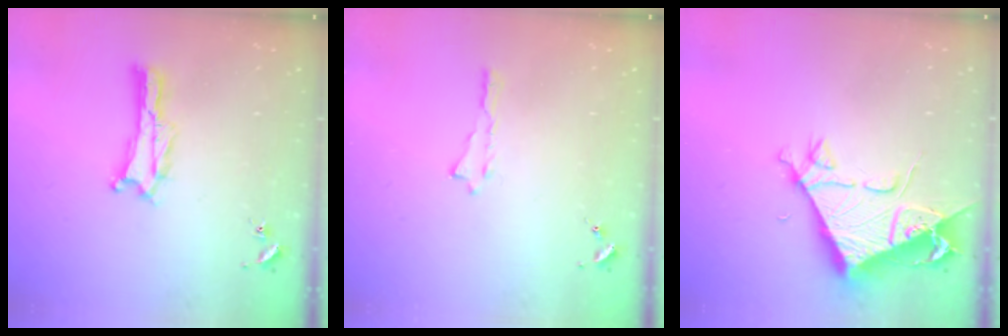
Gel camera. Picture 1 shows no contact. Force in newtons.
{"total": 0.0}
{"total": 6.6, "press": 6.6, "slide": 0.7}